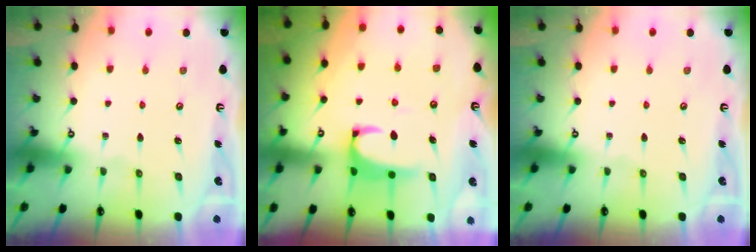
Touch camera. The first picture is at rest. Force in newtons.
{"total": 2.2, "press": 2.0, "slide": 0.9}
{"total": 0.0}